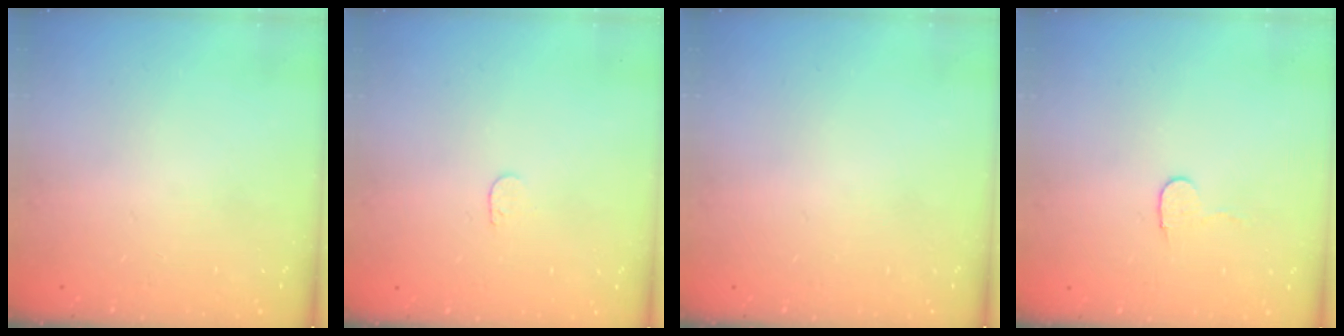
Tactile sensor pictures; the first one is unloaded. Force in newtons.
{"total": 3.3, "press": 3.3, "slide": 0.3}
{"total": 0.0}
{"total": 5.0, "press": 5.0, "slide": 0.4}